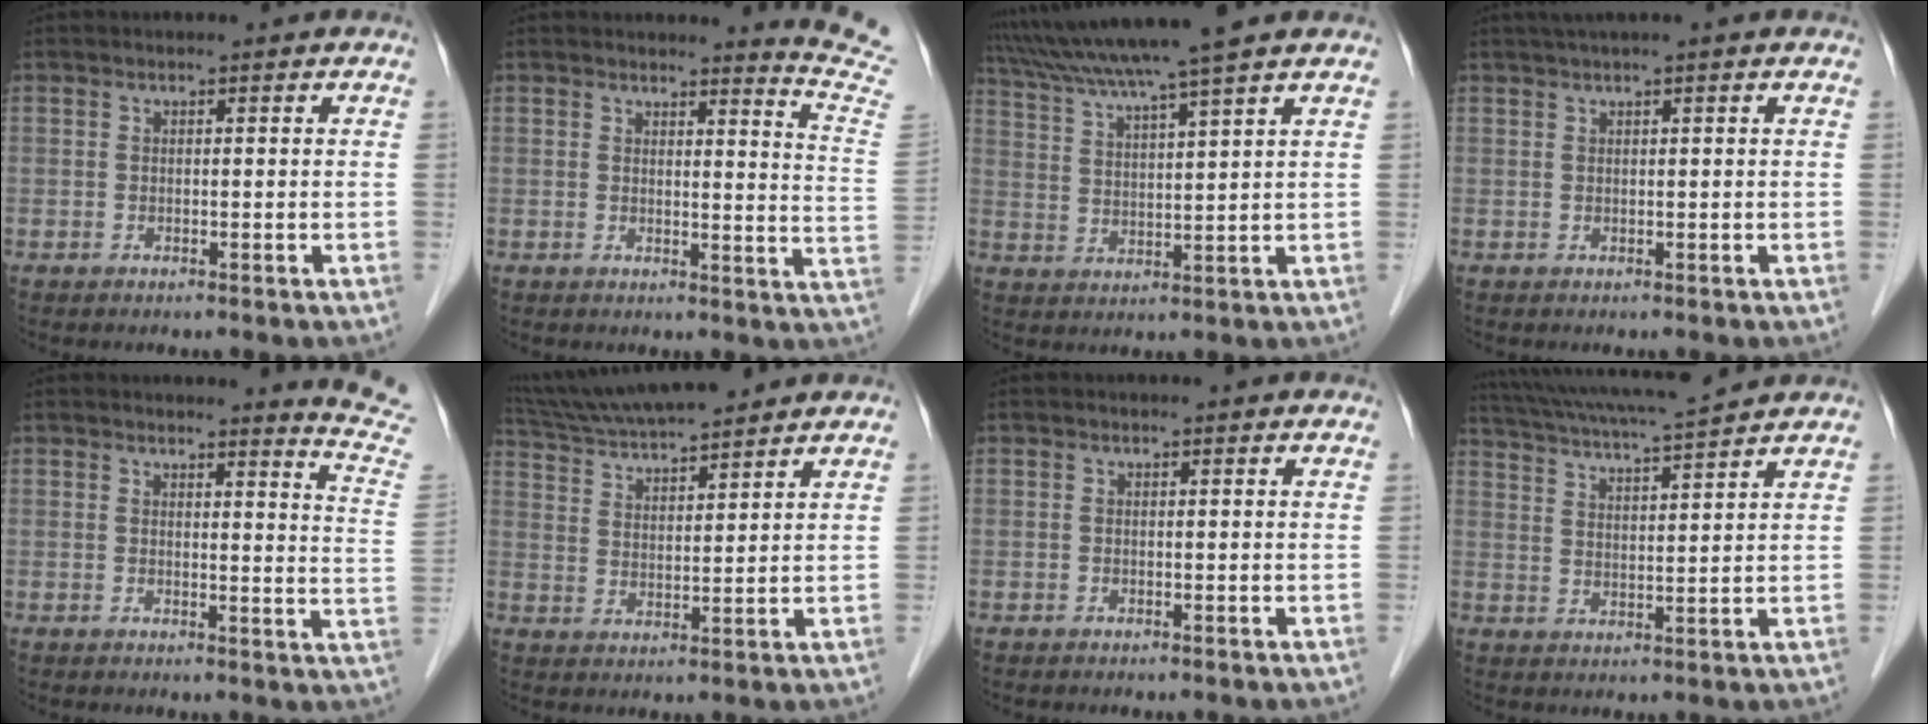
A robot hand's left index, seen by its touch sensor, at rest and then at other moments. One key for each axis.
{"total": 9.2, "fx": 9.0, "fy": -1.7, "fz": 0.7, "tx": -0.010, "ty": -0.115, "tz": 0.080}
{"total": 13.3, "fx": 11.2, "fy": -1.5, "fz": 7.0, "tx": -0.127, "ty": 0.020, "tz": 0.179}
{"total": 2.5, "fx": 1.8, "fy": -0.5, "fz": 1.6, "tx": -0.028, "ty": 0.018, "tz": 0.035}
{"total": 8.7, "fx": 8.6, "fy": -1.5, "fz": 0.5, "tx": -0.008, "ty": -0.103, "tz": 0.074}
{"total": 14.6, "fx": 13.2, "fy": 1.2, "fz": 6.1, "tx": -0.113, "ty": 0.026, "tz": 0.224}
{"total": 1.2, "fx": 1.1, "fy": 0.2, "fz": 0.2, "tx": -0.012, "ty": 0.013, "tz": 0.010}
{"total": 12.9, "fx": 11.8, "fy": -0.7, "fz": 5.2, "tx": -0.104, "ty": 0.019, "tz": 0.183}